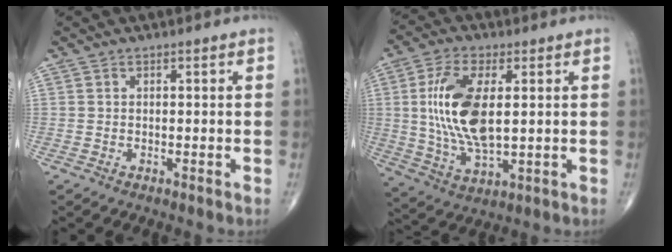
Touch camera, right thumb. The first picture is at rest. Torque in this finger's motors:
{"motor_torque": [2.46, 2.48, 1.86, -0.07, 0.17]}